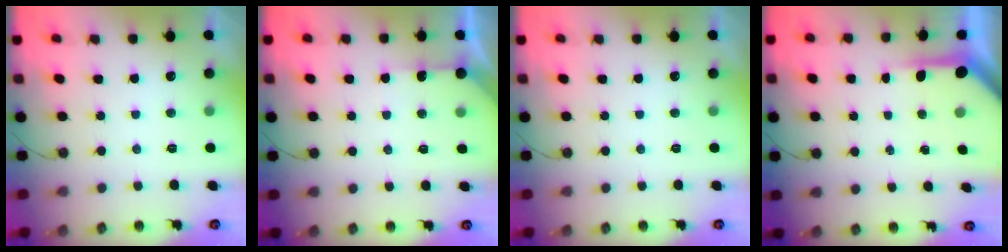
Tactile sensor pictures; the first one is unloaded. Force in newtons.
{"total": 6.6, "press": 6.6, "slide": 0.3}
{"total": 0.0}
{"total": 5.3, "press": 5.3, "slide": 0.4}